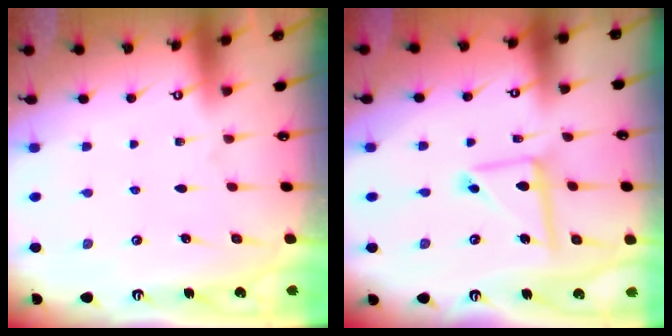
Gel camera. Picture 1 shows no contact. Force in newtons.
{"total": 9.8, "press": 9.8, "slide": 0.9}